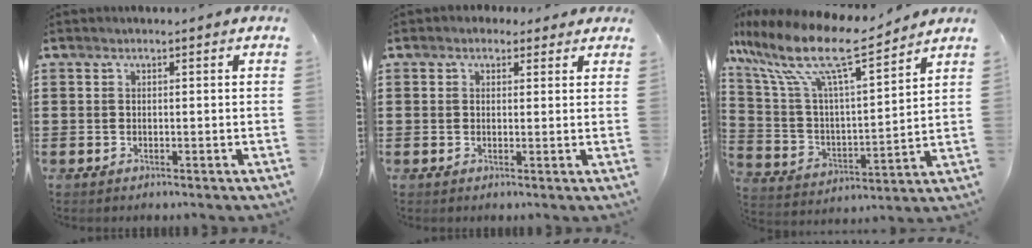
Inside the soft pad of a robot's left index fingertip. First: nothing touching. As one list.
[{"total": 2.0, "force": [1.3, 1.4, 0.4], "torque": [-0.005, 0.007, 0.022]}, {"total": 12.7, "force": [9.2, 2.4, 8.4], "torque": [-0.200, -0.049, 0.154]}]